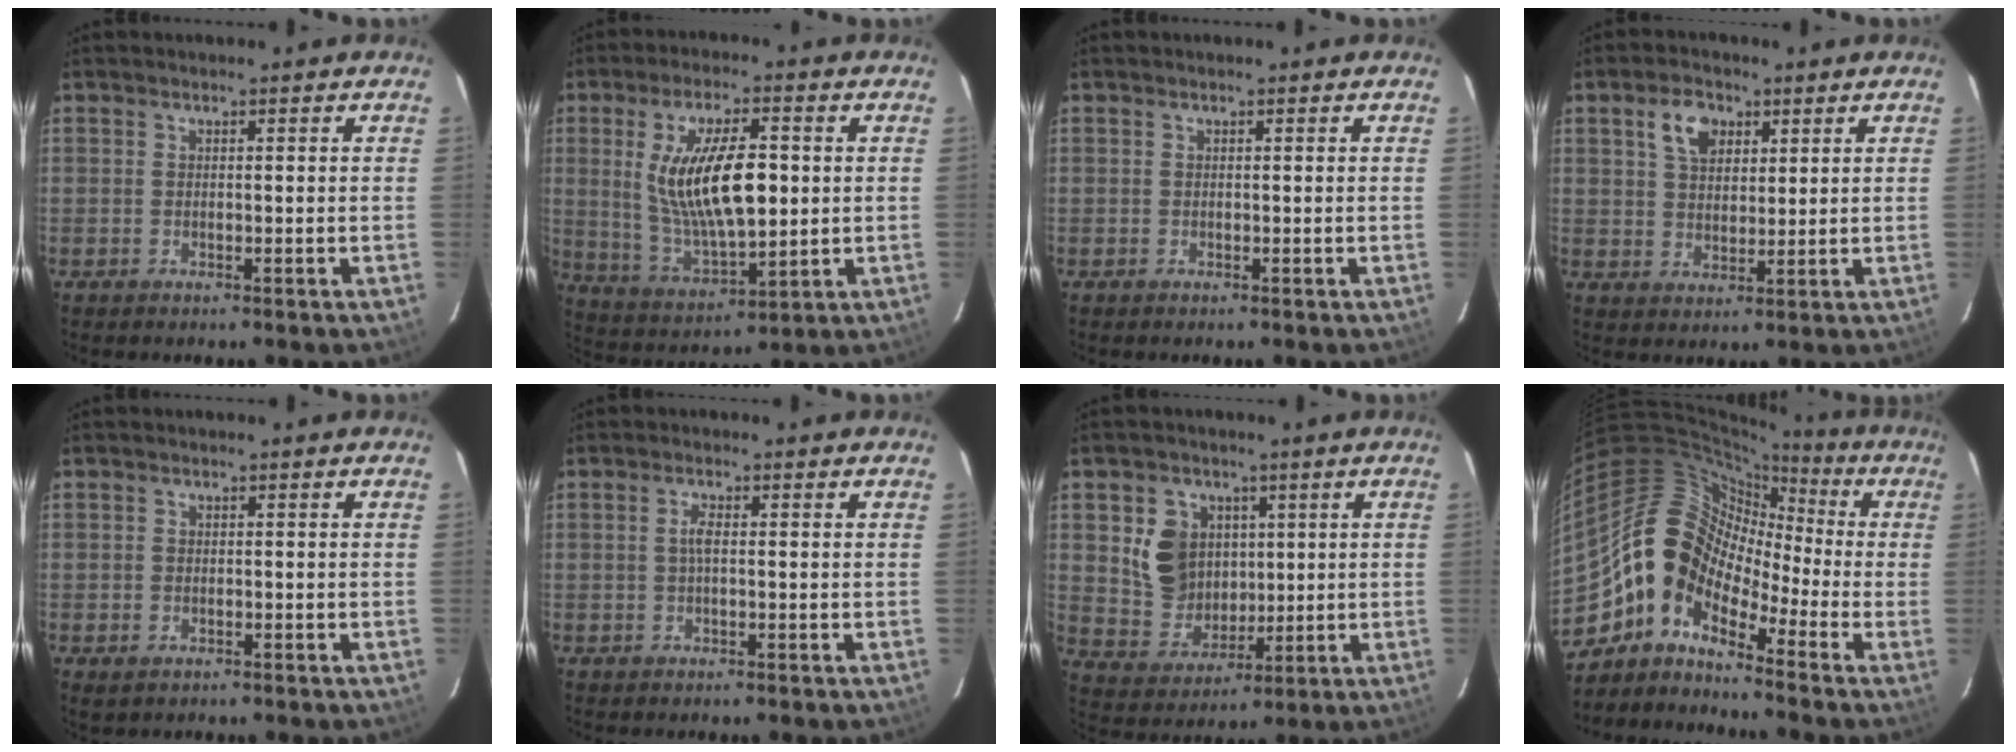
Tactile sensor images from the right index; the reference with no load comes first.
{"total": 16.0, "force": [1.9, 5.9, 14.7], "torque": [-0.276, -0.006, 0.048]}
{"total": 0.0}
{"total": 6.4, "force": [3.0, 4.1, 3.9], "torque": [-0.067, 0.017, 0.054]}
{"total": 1.7, "force": [-0.9, 1.3, 0.7], "torque": [-0.014, -0.003, -0.015]}
{"total": 1.7, "force": [-0.1, 0.4, 1.6], "torque": [-0.034, 0.003, -0.004]}
{"total": 10.1, "force": [2.5, 8.6, 4.6], "torque": [-0.107, 0.014, 0.065]}
{"total": 10.1, "force": [-5.6, 6.8, 5.0], "torque": [-0.083, 0.036, -0.135]}